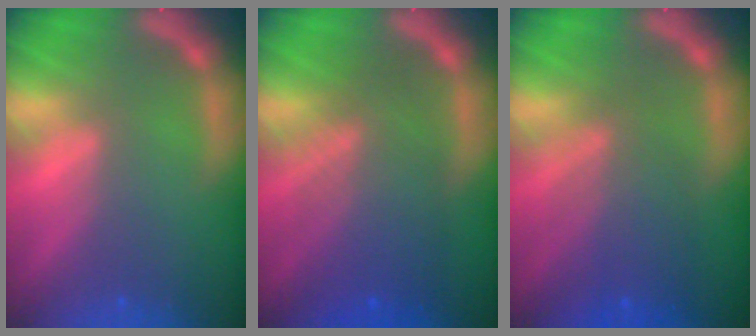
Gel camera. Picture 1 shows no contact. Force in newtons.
{"total": 7.6}
{"total": 6.0}